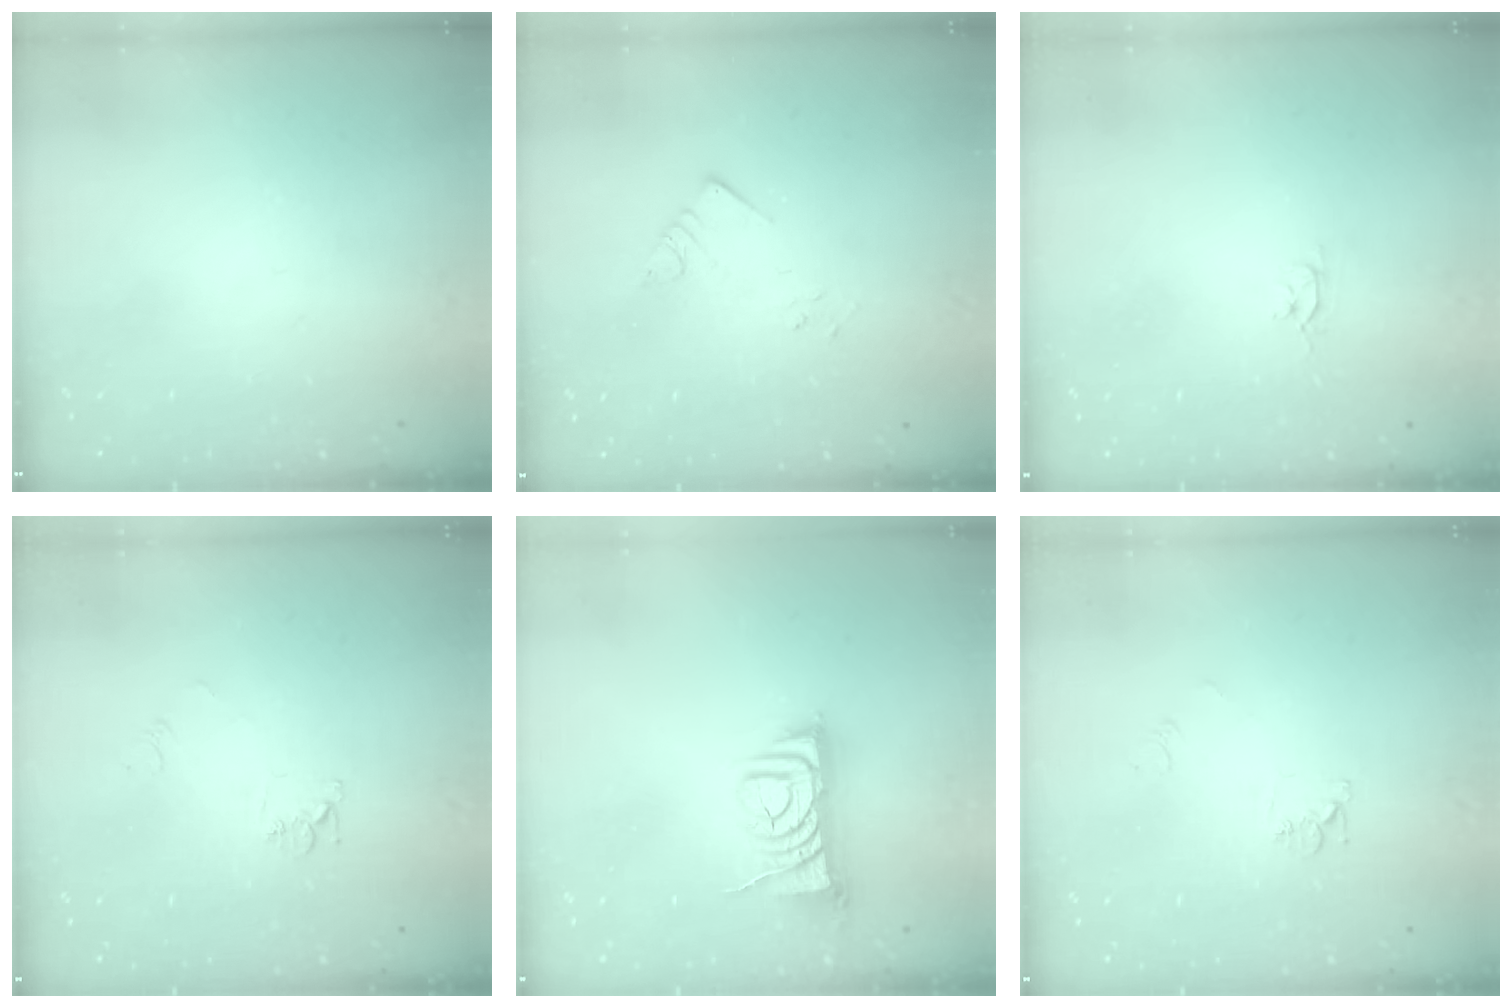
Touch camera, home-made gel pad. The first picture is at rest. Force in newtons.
{"total": 3.9, "press": 3.9, "slide": 0.2}
{"total": 2.6, "press": 2.6, "slide": 0.3}
{"total": 6.3, "press": 6.3, "slide": 0.6}
{"total": 8.3, "press": 8.2, "slide": 1.0}
{"total": 6.3, "press": 6.3, "slide": 0.6}